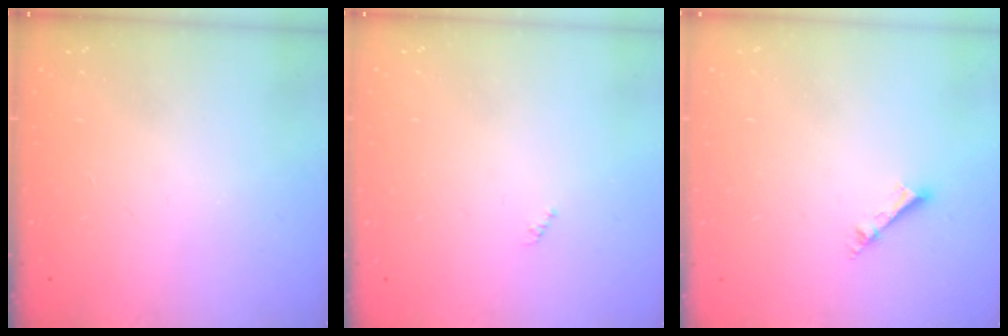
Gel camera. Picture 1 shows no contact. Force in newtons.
{"total": 0.0}
{"total": 2.3, "press": 2.3, "slide": 0.1}